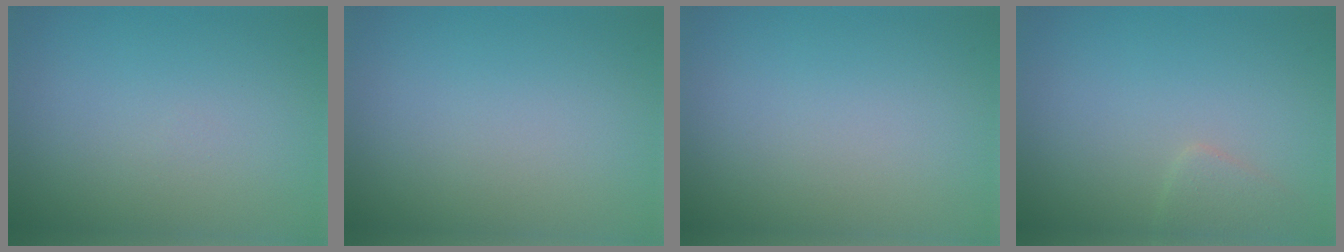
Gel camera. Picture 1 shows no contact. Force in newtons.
{"total": 0.0}
{"total": 0.0}
{"total": 1.4, "press": 1.4, "slide": 0.1}